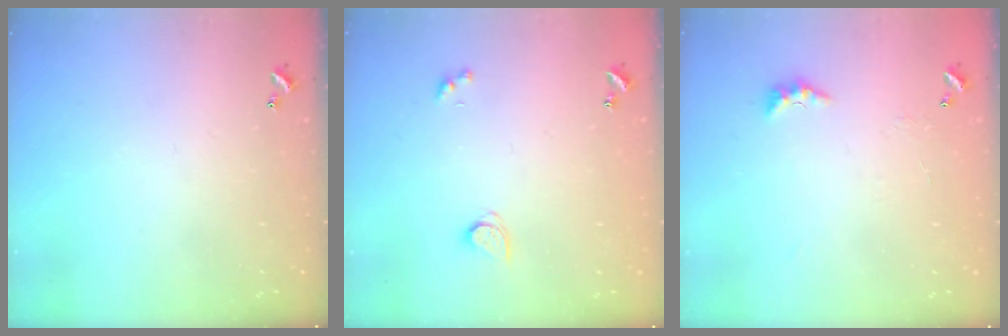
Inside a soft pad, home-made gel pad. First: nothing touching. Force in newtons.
{"total": 2.6, "press": 2.6, "slide": 0.3}
{"total": 3.0, "press": 2.9, "slide": 0.7}